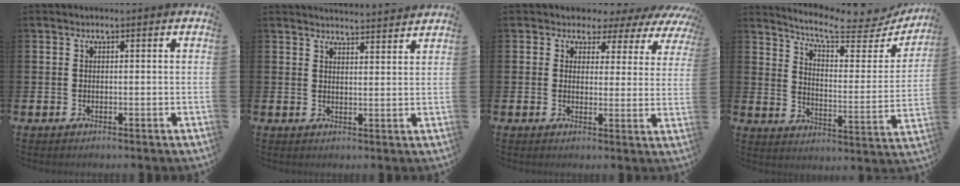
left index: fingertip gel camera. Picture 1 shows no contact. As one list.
[{"total": 3.5, "force": [3.5, -0.3, 0.0], "torque": [-0.006, -0.024, 0.064]}, {"total": 2.8, "force": [1.9, 2.0, 0.2], "torque": [-0.016, -0.025, 0.023]}, {"total": 7.9, "force": [7.0, 1.7, 3.4], "torque": [-0.079, -0.056, 0.112]}]